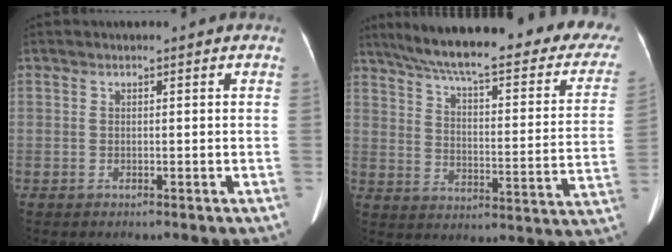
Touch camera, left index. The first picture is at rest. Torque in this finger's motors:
{"motor_torque": [-0.12, -1.56, 0.38, 0.14]}